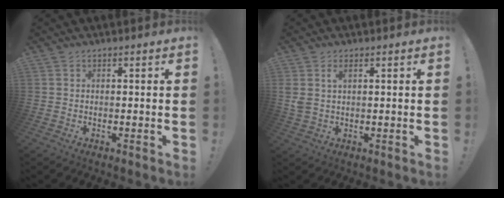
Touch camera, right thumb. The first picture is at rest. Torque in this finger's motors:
{"motor_torque": [0.04, 0.12, 0.05, 0.00, 0.02]}